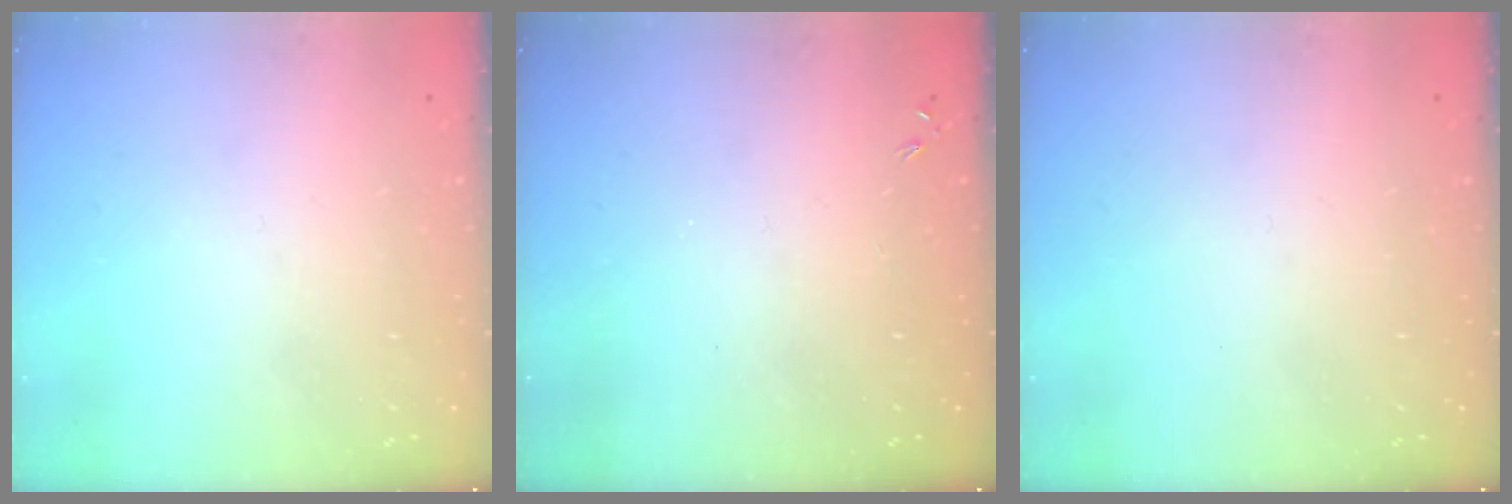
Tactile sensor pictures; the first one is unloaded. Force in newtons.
{"total": 0.0}
{"total": 0.0}